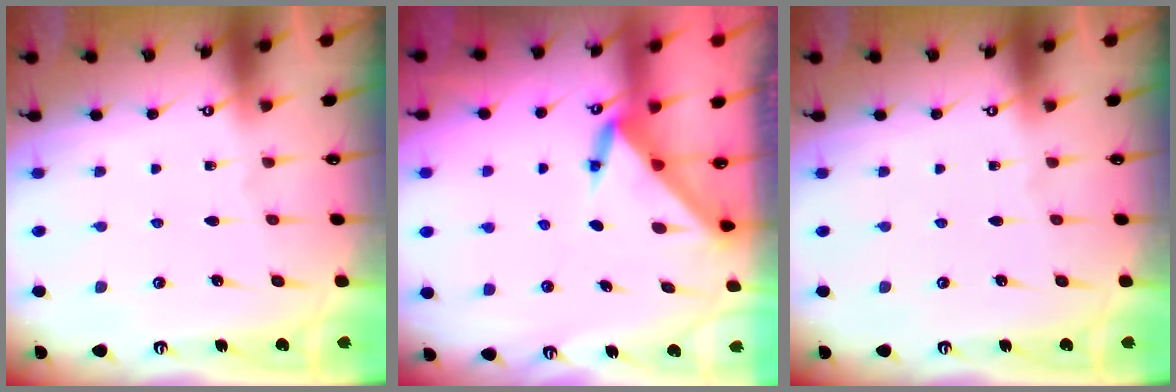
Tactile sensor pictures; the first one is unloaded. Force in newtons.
{"total": 3.4, "press": 3.4, "slide": 0.1}
{"total": 0.0}